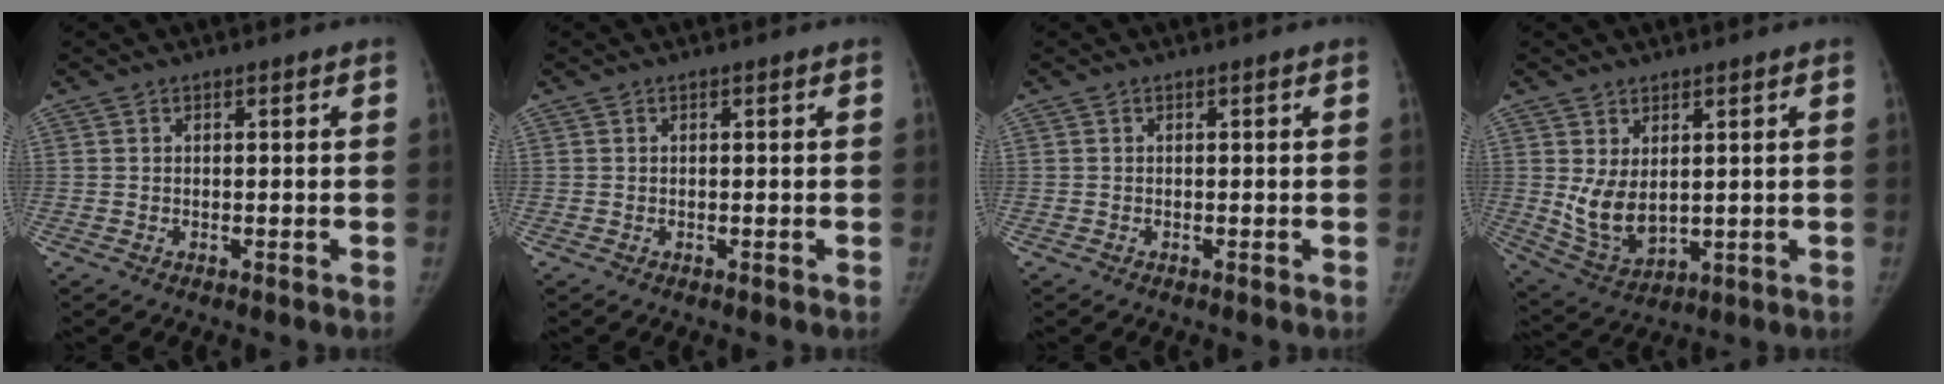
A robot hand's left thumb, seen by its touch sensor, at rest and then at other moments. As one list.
[{"total": 0.0}, {"total": 0.0}, {"total": 8.1, "force": [1.7, 5.0, 6.2], "torque": [-0.105, -0.024, 0.054]}]